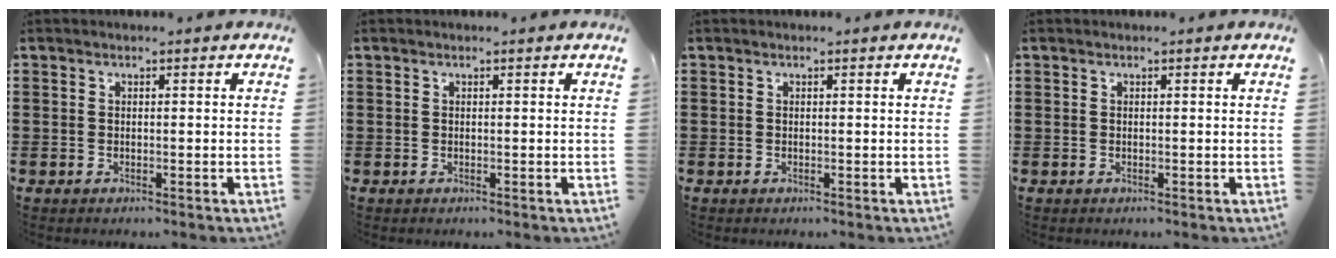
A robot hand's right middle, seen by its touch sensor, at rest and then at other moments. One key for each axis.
{"total": 0.0}
{"total": 0.0}
{"total": 0.0}